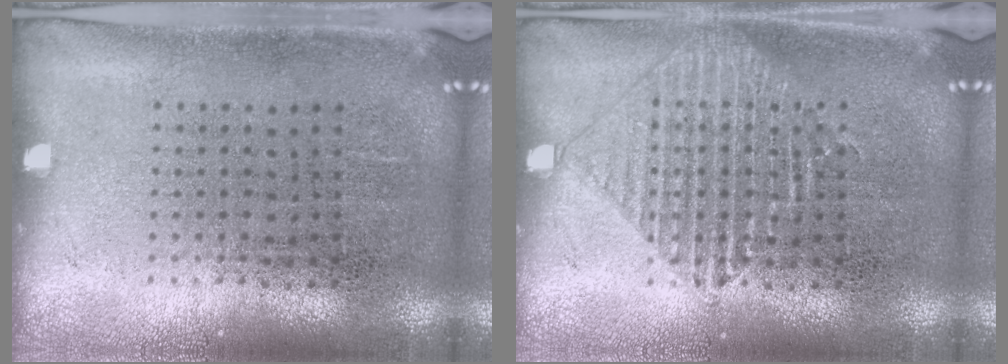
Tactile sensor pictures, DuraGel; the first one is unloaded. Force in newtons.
{"total": 2.0, "press": 2.0, "slide": 0.3}